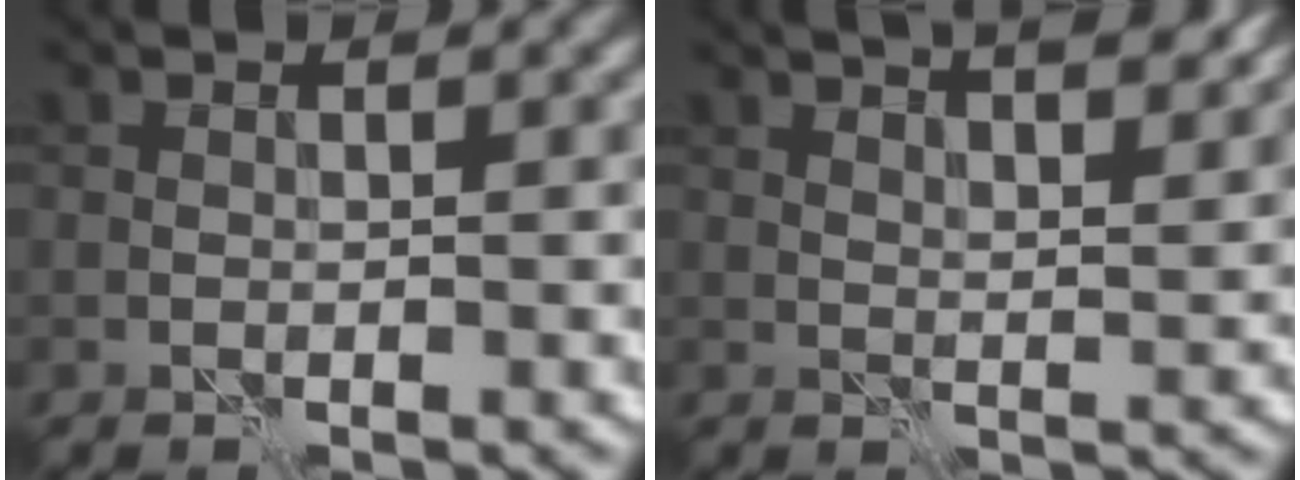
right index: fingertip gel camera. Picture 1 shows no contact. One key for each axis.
{"total": 8.8, "fx": 6.1, "fy": 3.2, "fz": 5.5, "tx": -0.049, "ty": 0.032, "tz": 0.052}